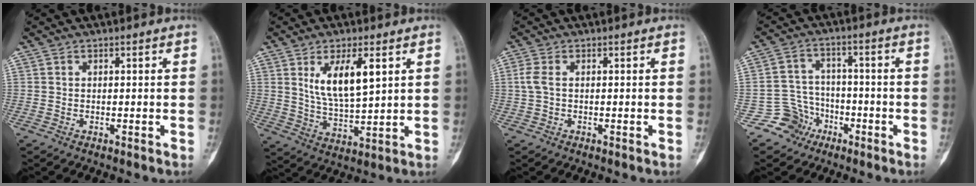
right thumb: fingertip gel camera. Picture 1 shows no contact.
{"total": 10.3, "force": [3.8, 3.8, 8.8], "torque": [-0.147, -0.024, 0.081]}
{"total": 2.2, "force": [0.0, 1.1, 1.9], "torque": [-0.051, 0.002, -0.003]}
{"total": 6.9, "force": [-4.1, 5.5, -0.1], "torque": [0.043, 0.039, -0.076]}